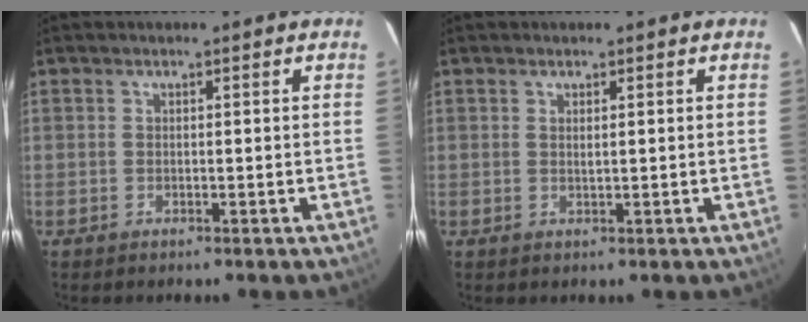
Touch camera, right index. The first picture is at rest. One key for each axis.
{"total": 0.9, "fx": 0.4, "fy": 0.0, "fz": 0.8, "tx": -0.016, "ty": 0.001, "tz": 0.008}